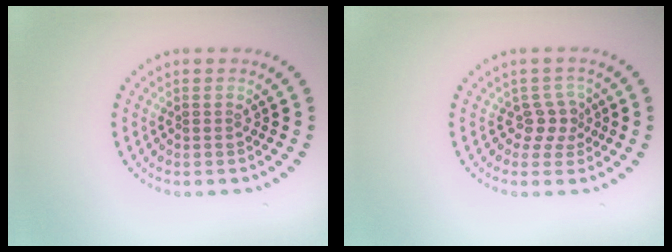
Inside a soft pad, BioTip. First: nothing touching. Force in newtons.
{"total": 2.1, "press": 1.4, "slide": 1.5}